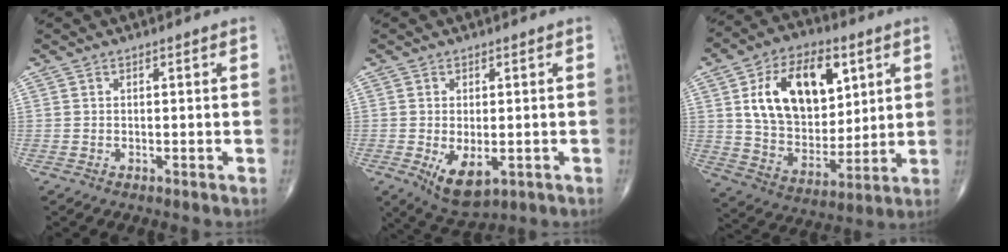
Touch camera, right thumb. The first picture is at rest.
{"total": 7.0, "force": [-1.8, 3.6, 5.8], "torque": [-0.094, -0.015, -0.017]}
{"total": 20.4, "force": [6.6, 12.8, 14.5], "torque": [-0.196, -0.023, 0.118]}